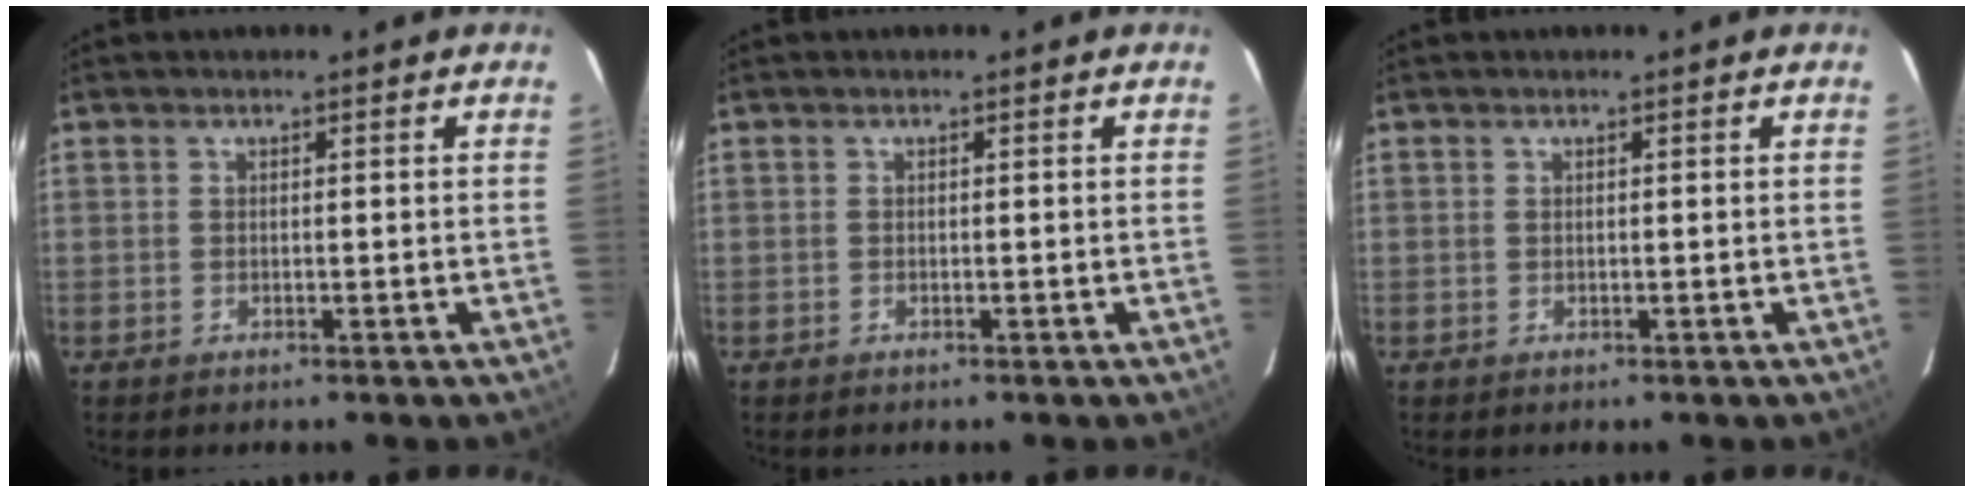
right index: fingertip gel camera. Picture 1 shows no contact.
{"total": 0.0}
{"total": 0.0}